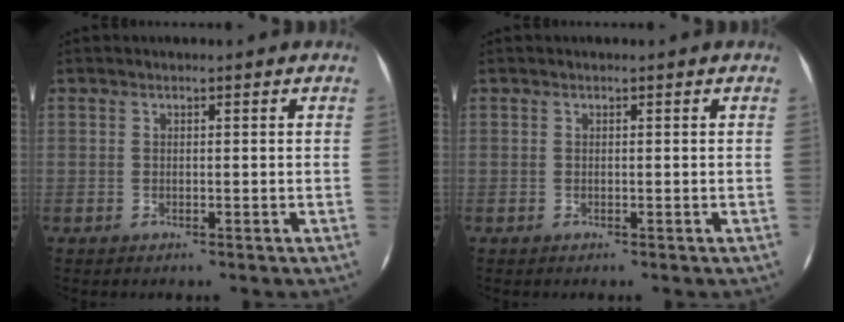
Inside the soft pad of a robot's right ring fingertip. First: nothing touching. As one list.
[{"total": 0.0}]